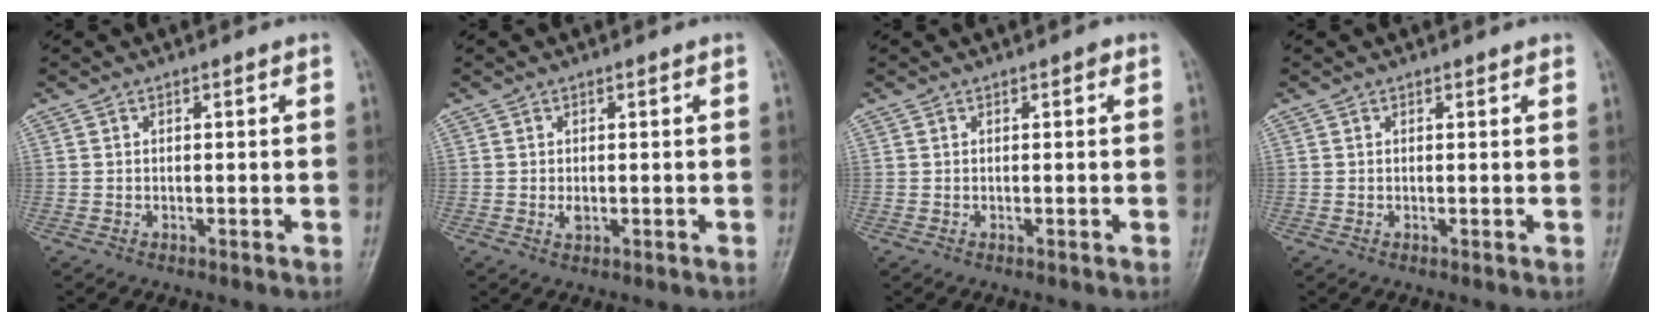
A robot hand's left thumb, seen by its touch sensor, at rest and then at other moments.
{"total": 1.4, "force": [0.0, 0.9, 1.1], "torque": [-0.016, -0.002, 0.000]}
{"total": 0.8, "force": [0.4, 0.4, 0.6], "torque": [-0.003, 0.001, 0.001]}
{"total": 0.7, "force": [0.5, 0.3, 0.2], "torque": [-0.003, -0.003, 0.005]}